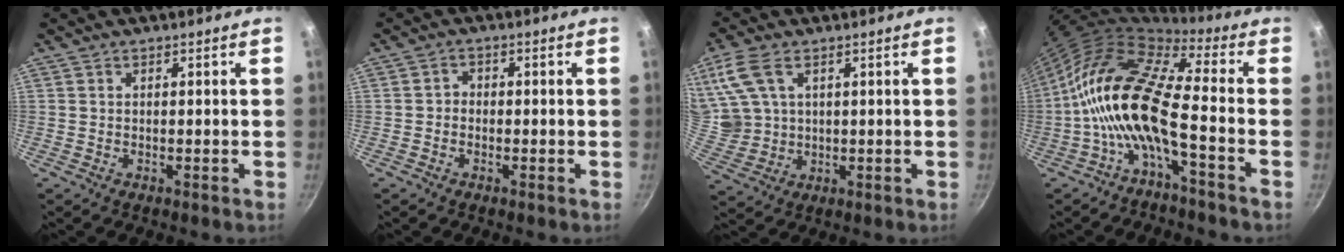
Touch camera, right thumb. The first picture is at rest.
{"total": 1.8, "force": [-0.7, 1.5, 0.7], "torque": [-0.007, 0.011, -0.018]}
{"total": 10.2, "force": [4.1, 6.9, 6.4], "torque": [-0.121, -0.008, 0.094]}
{"total": 13.9, "force": [-3.2, 4.8, 12.6], "torque": [-0.246, 0.042, -0.079]}